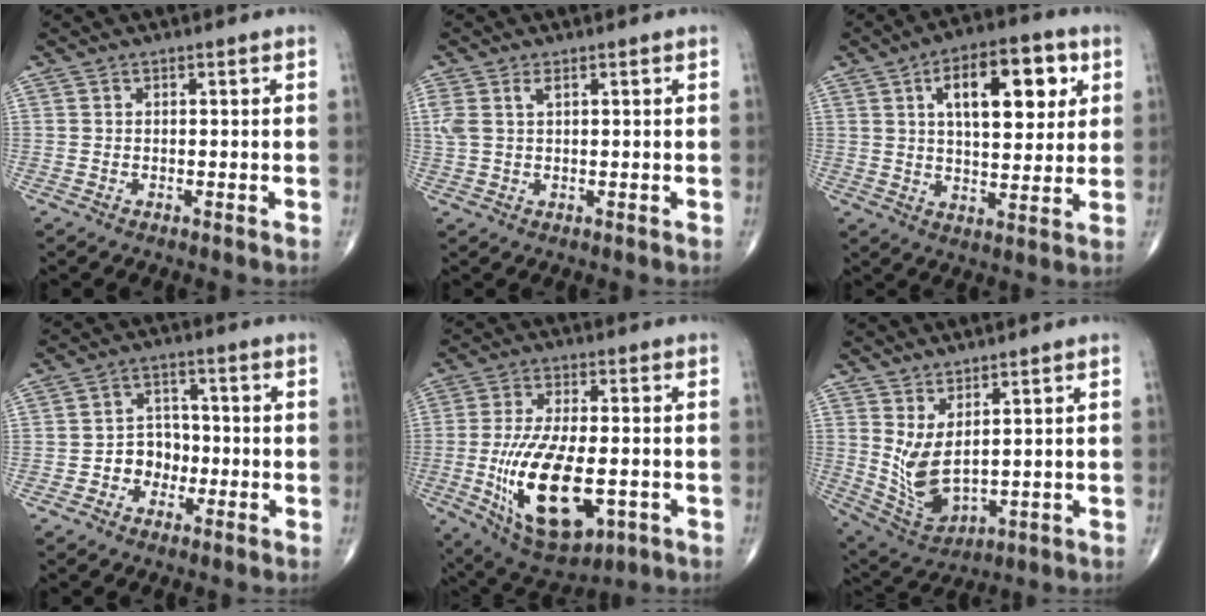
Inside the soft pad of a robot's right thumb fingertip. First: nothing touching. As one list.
[{"total": 3.7, "force": [1.5, 1.7, 2.9], "torque": [-0.083, 0.012, 0.037]}, {"total": 15.6, "force": [5.3, 7.3, 12.7], "torque": [-0.154, -0.006, 0.079]}, {"total": 5.7, "force": [-1.8, 4.8, 2.6], "torque": [-0.011, 0.026, -0.039]}, {"total": 18.6, "force": [-4.2, 8.6, 16.0], "torque": [-0.291, -0.006, -0.051]}, {"total": 8.5, "force": [2.3, 3.8, 7.3], "torque": [-0.139, -0.033, 0.064]}]